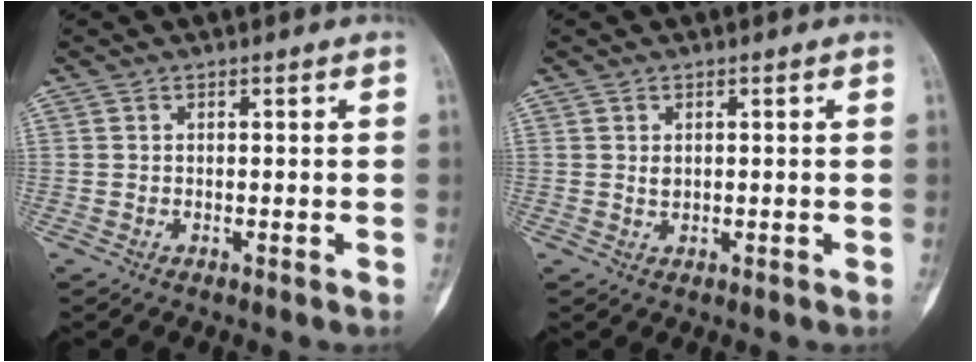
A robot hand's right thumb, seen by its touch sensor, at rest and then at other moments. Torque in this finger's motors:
{"motor_torque": [0.12, 0.14, -0.01, -0.48, -0.03]}